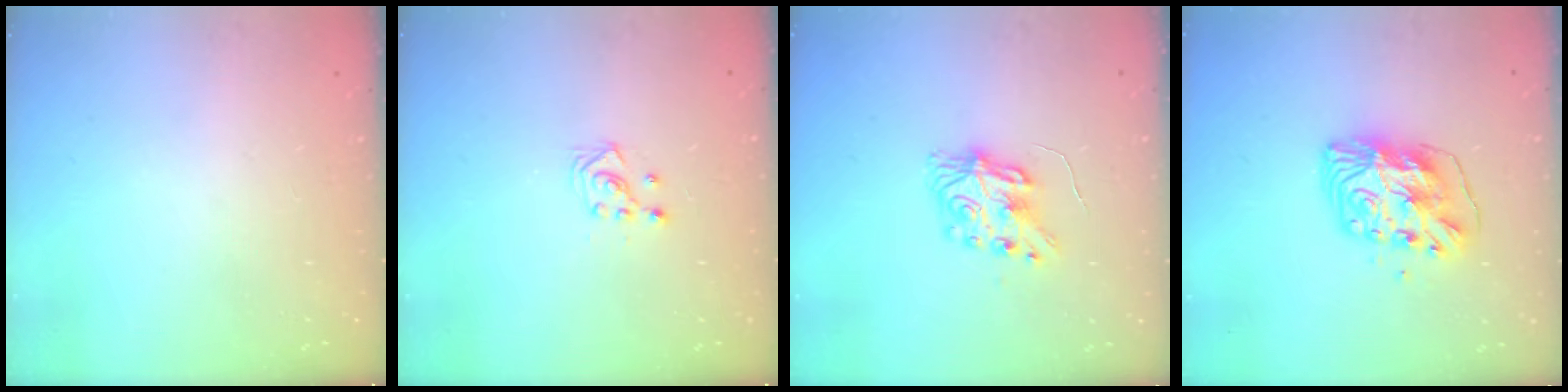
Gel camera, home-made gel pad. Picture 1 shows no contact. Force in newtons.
{"total": 3.0, "press": 2.8, "slide": 1.0}
{"total": 8.3, "press": 8.3, "slide": 0.4}
{"total": 10.1, "press": 10.0, "slide": 1.2}